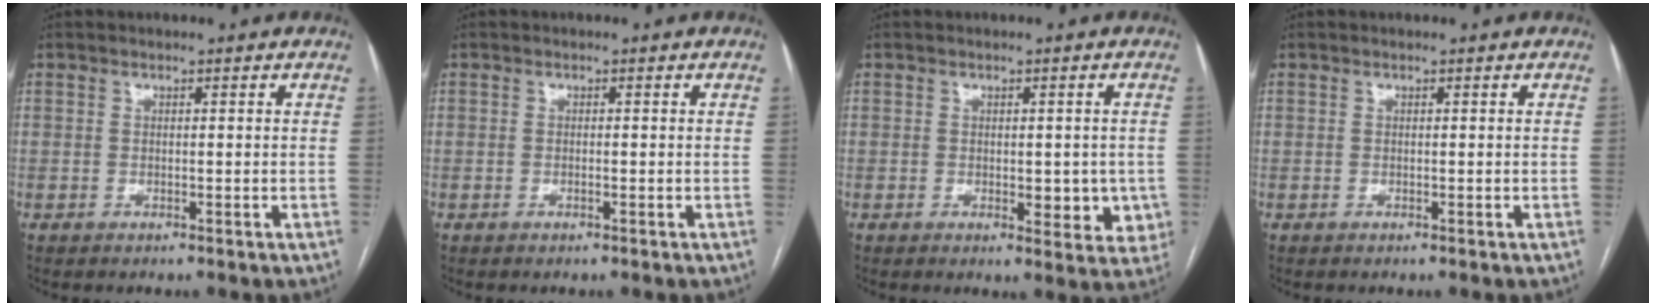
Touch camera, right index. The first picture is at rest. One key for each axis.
{"total": 0.5, "fx": -0.2, "fy": 0.0, "fz": 0.4, "tx": -0.010, "ty": 0.000, "tz": -0.003}
{"total": 5.8, "fx": -1.1, "fy": 2.8, "fz": 5.0, "tx": -0.042, "ty": -0.003, "tz": -0.007}
{"total": 0.0}